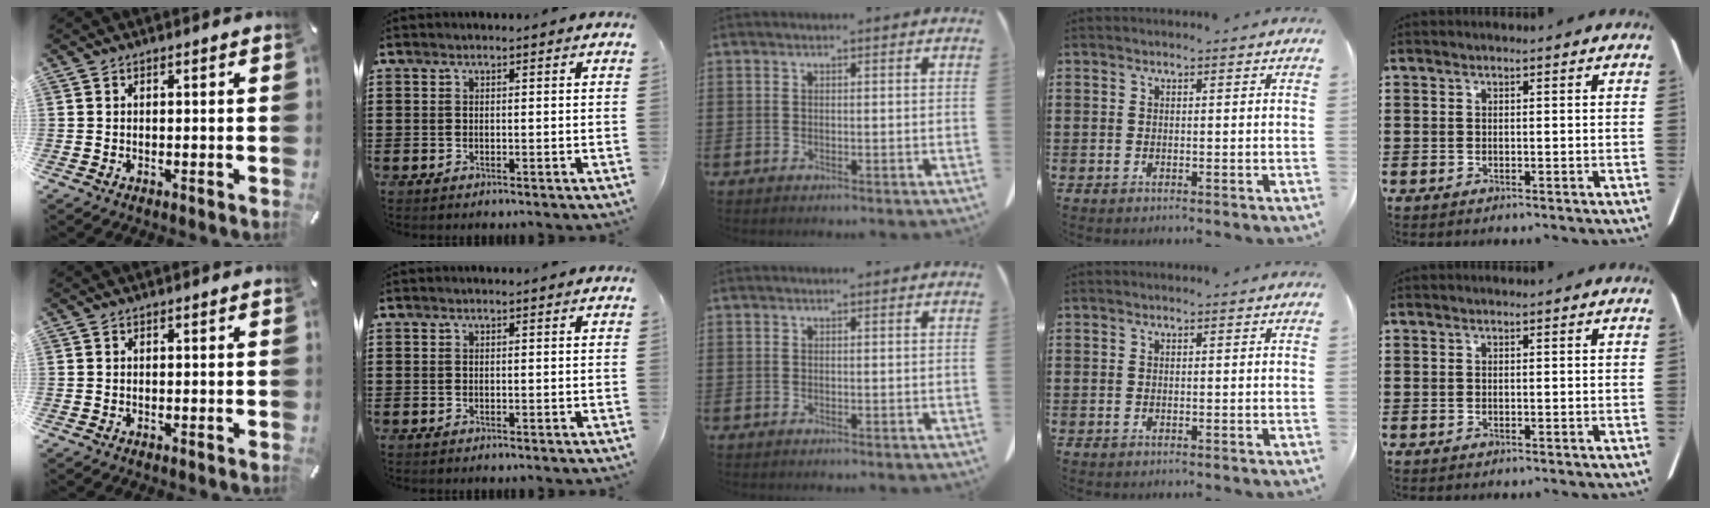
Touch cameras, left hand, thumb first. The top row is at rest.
{}